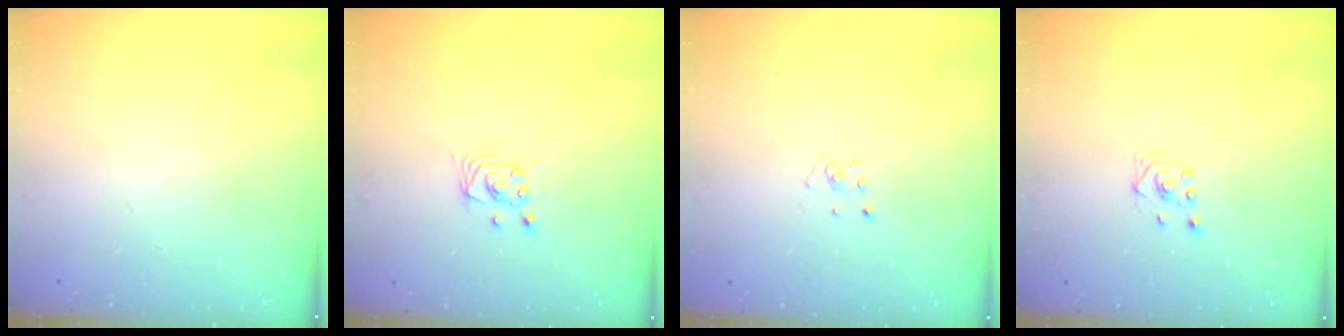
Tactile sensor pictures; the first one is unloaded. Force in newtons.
{"total": 2.8, "press": 2.8, "slide": 0.2}
{"total": 2.2, "press": 2.2, "slide": 0.2}
{"total": 1.6, "press": 1.4, "slide": 0.9}